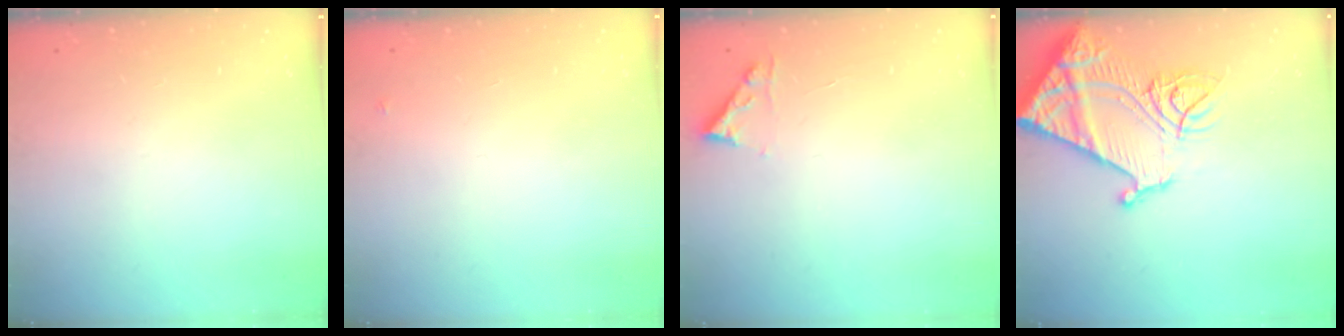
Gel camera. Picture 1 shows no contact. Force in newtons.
{"total": 2.6, "press": 2.6, "slide": 0.2}
{"total": 4.5, "press": 4.4, "slide": 0.5}
{"total": 18.3, "press": 18.1, "slide": 2.2}